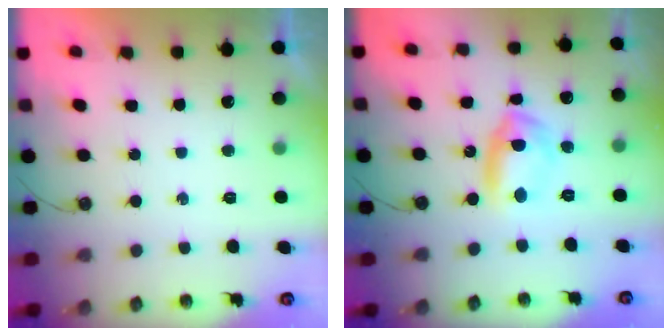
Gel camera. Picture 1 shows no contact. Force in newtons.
{"total": 16.7, "press": 9.1, "slide": 14.1}